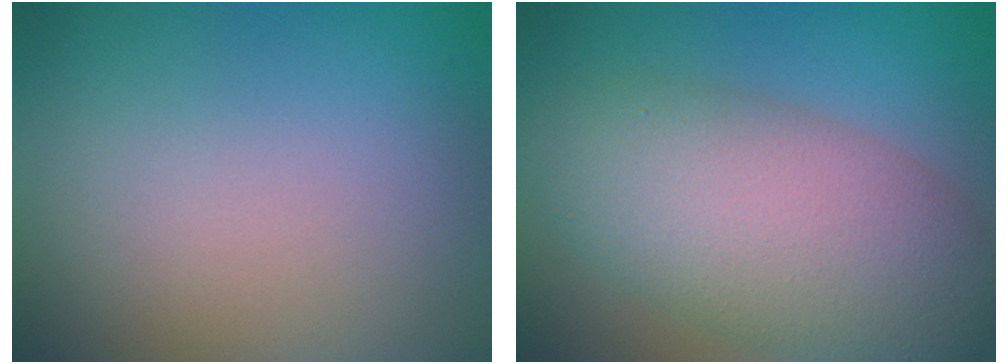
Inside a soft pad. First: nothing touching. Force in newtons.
{"total": 9.2, "press": 9.2, "slide": 0.4}